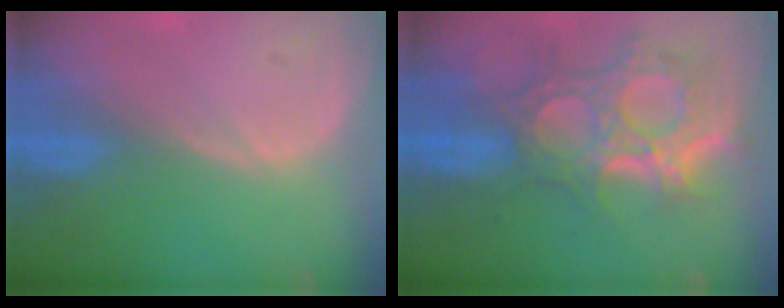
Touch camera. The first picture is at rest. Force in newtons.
{"total": 12.1, "press": 10.8, "slide": 5.4}